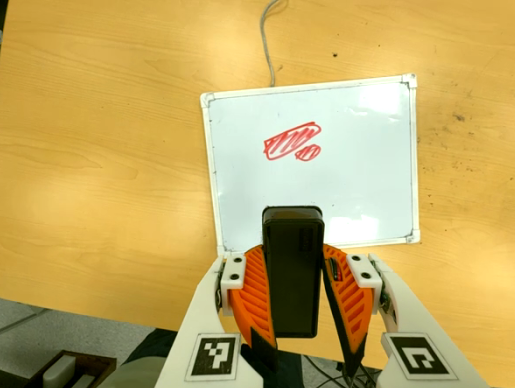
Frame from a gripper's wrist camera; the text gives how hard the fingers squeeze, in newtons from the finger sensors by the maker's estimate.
{"total": 9.1, "left": 7.6, "right": 10.7}